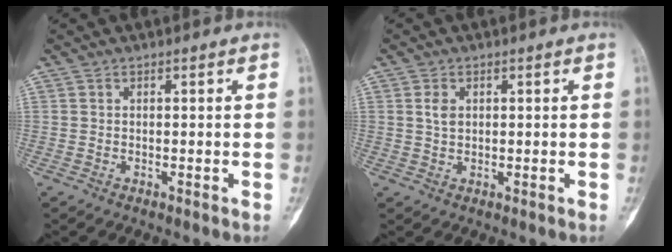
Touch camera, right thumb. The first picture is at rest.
{"total": 2.2, "force": [0.7, 1.5, 1.5], "torque": [-0.025, -0.001, 0.014]}